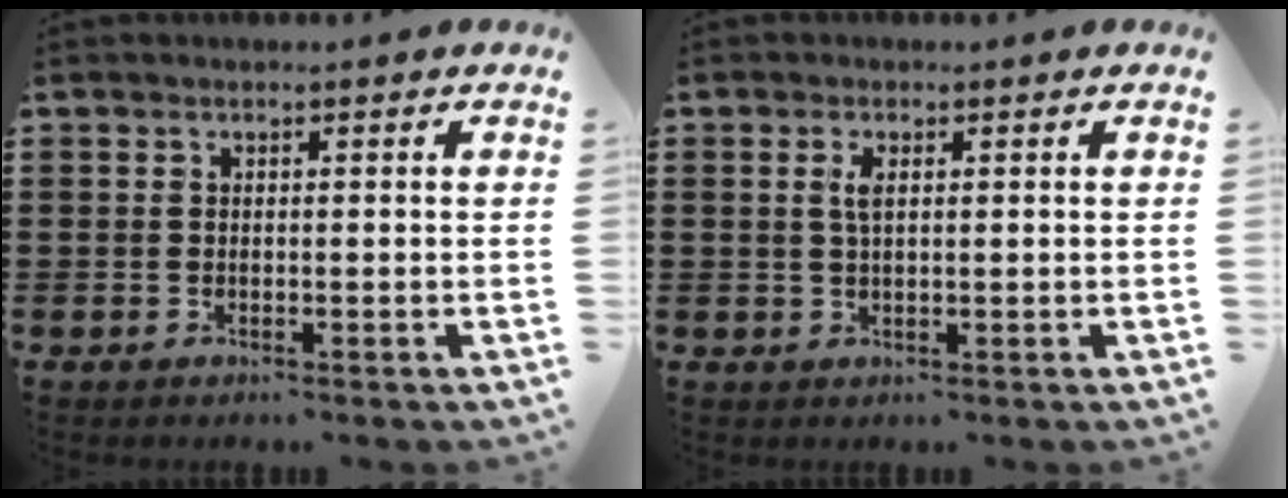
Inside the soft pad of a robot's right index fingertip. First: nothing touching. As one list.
[{"total": 2.2, "force": [0.6, 0.8, 1.9], "torque": [-0.042, 0.004, 0.009]}]